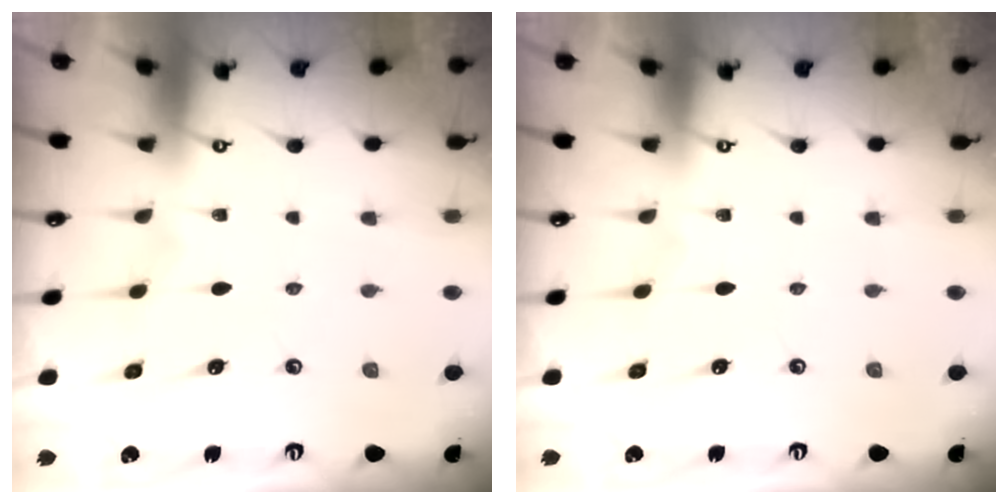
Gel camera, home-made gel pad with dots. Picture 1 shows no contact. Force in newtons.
{"total": 0.0}